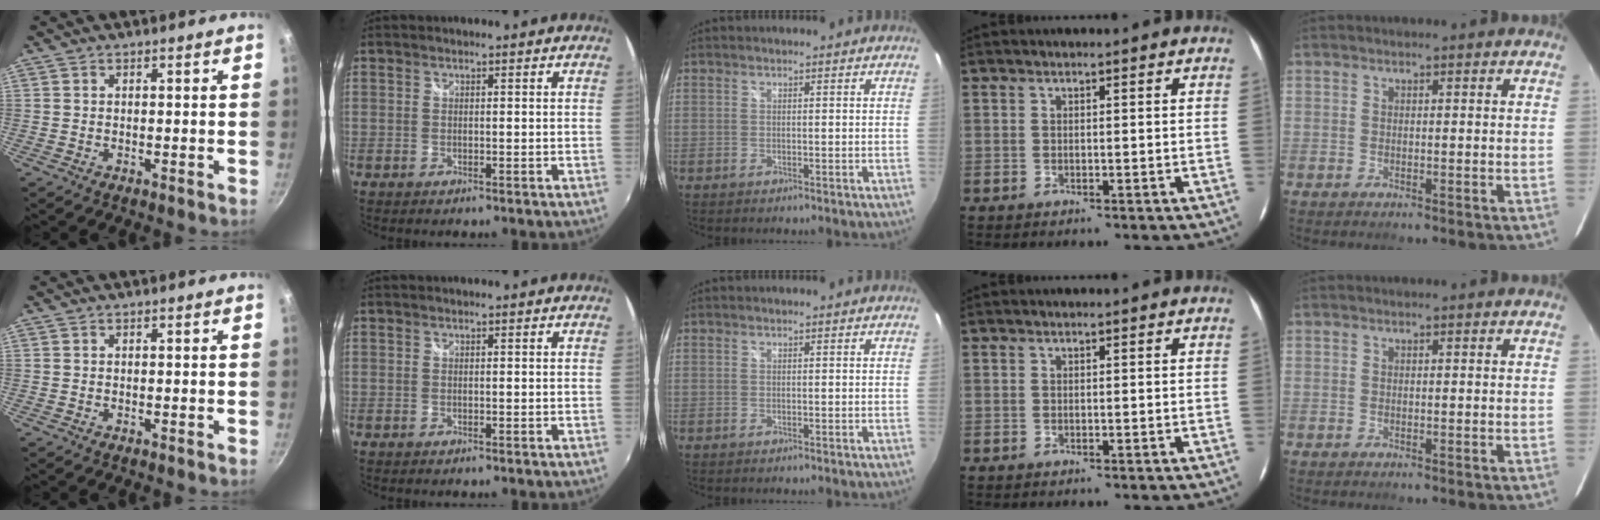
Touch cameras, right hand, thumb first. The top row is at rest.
{}